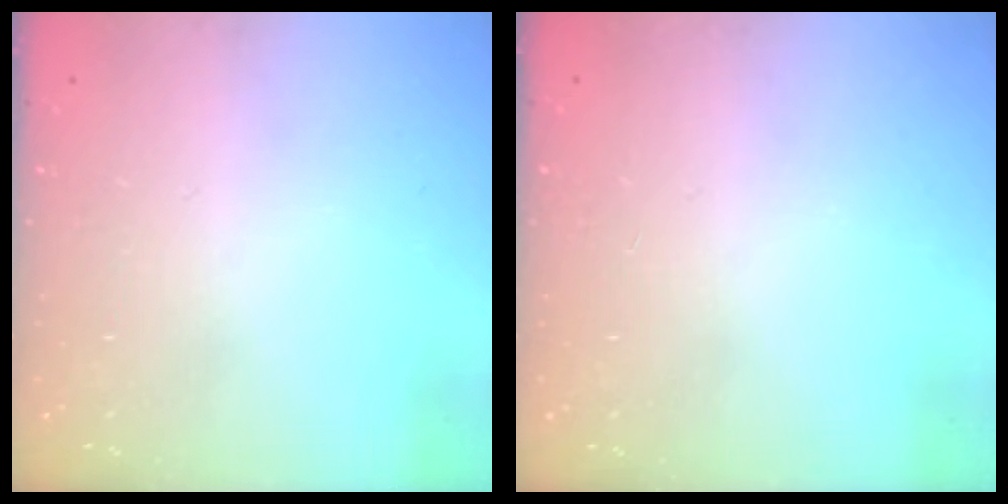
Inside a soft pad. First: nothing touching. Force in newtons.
{"total": 0.0}